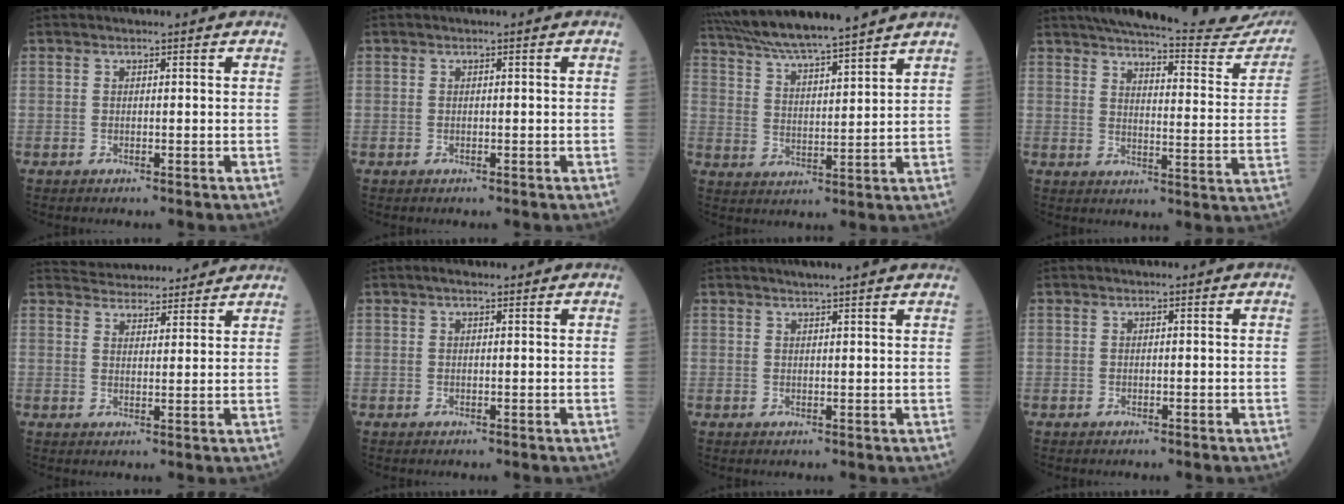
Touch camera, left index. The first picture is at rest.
{"total": 0.0}
{"total": 16.1, "force": [14.4, 0.2, 7.1], "torque": [-0.131, 0.021, 0.238]}
{"total": 23.0, "force": [21.5, 2.0, 8.0], "torque": [-0.106, -0.080, 0.249]}
{"total": 11.7, "force": [11.2, 2.5, 2.1], "torque": [-0.020, 0.023, 0.147]}
{"total": 1.3, "force": [0.9, 0.5, 0.7], "torque": [-0.018, 0.013, 0.011]}
{"total": 6.6, "force": [5.9, -0.1, 3.1], "torque": [-0.045, 0.021, 0.067]}
{"total": 0.0}